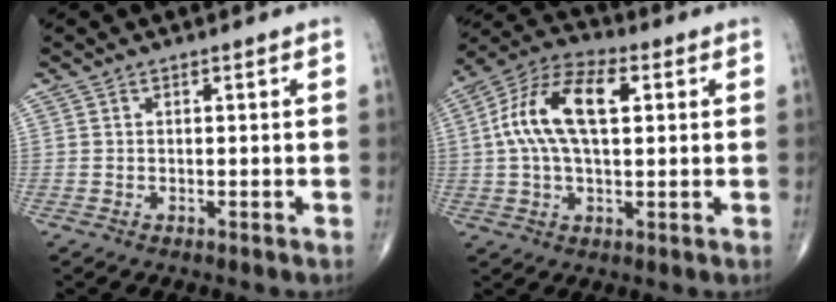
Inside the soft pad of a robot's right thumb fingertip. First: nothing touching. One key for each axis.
{"total": 14.7, "fx": 2.7, "fy": 7.4, "fz": 12.4, "tx": -0.247, "ty": 0.028, "tz": 0.045}